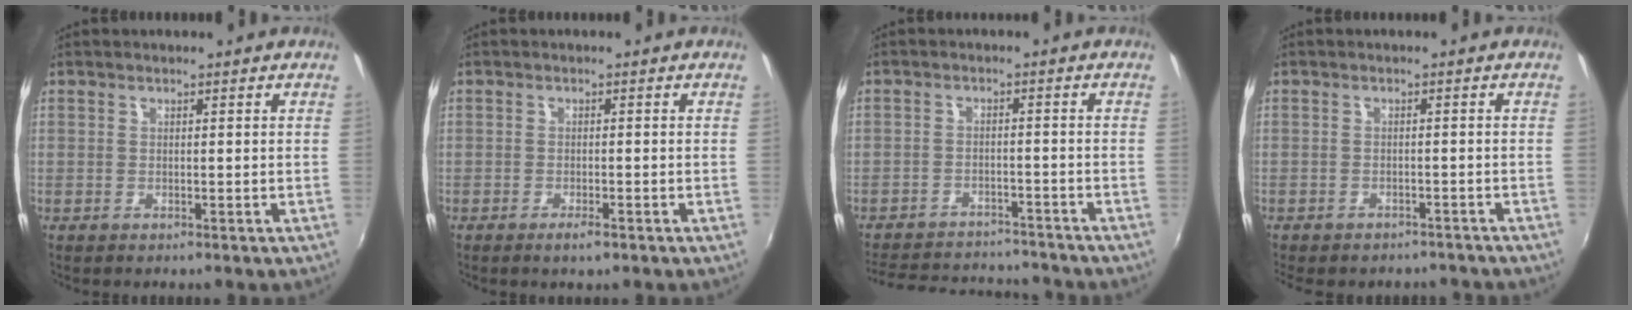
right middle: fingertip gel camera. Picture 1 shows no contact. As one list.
[{"total": 2.0, "force": [-1.3, 0.4, 1.5], "torque": [-0.031, -0.003, -0.023]}, {"total": 15.1, "force": [-13.2, 5.3, 4.8], "torque": [-0.124, 0.025, -0.181]}, {"total": 7.7, "force": [-6.6, 2.8, 2.6], "torque": [-0.061, -0.016, -0.083]}]